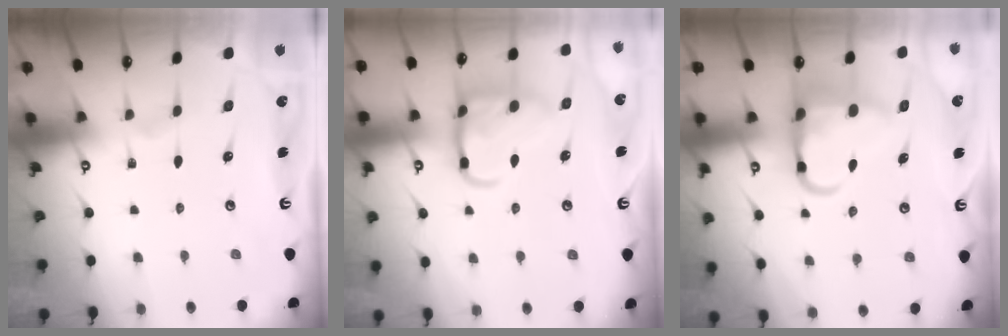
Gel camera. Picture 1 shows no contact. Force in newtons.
{"total": 13.5, "press": 13.5, "slide": 1.3}
{"total": 10.6, "press": 10.6, "slide": 1.1}